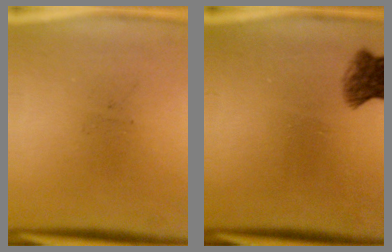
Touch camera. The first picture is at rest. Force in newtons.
{"total": 5.0}